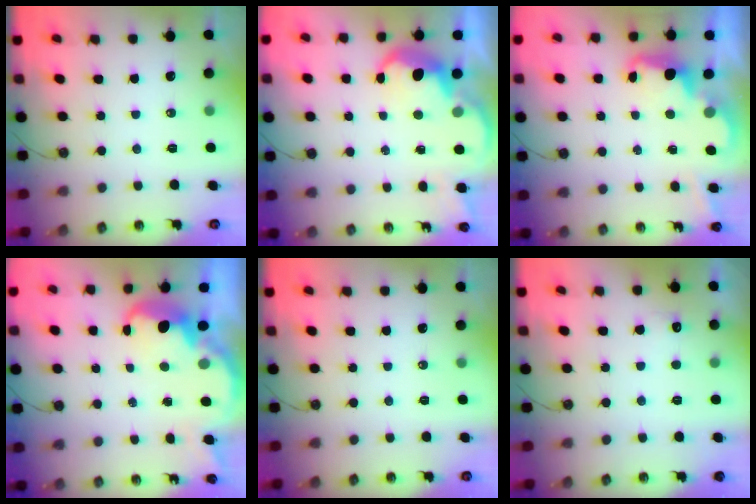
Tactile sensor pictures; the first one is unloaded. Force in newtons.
{"total": 6.2, "press": 6.2, "slide": 0.5}
{"total": 2.3, "press": 2.2, "slide": 0.5}
{"total": 5.0, "press": 4.9, "slide": 0.6}
{"total": 0.0}
{"total": 5.3, "press": 5.1, "slide": 1.3}